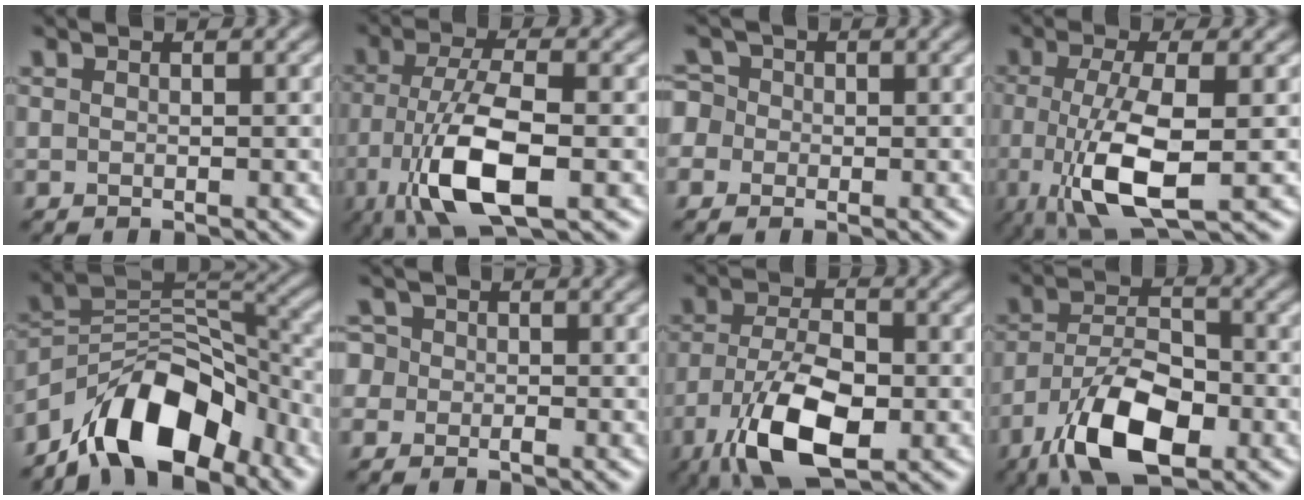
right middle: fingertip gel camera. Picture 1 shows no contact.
{"total": 8.2, "force": [-3.0, 2.9, 7.0], "torque": [-0.149, -0.001, -0.061]}
{"total": 4.0, "force": [-0.2, 3.6, 1.6], "torque": [-0.030, 0.026, -0.033]}
{"total": 7.1, "force": [-1.8, 2.1, 6.5], "torque": [-0.136, -0.008, -0.033]}
{"total": 10.7, "force": [-7.4, 4.8, 5.9], "torque": [-0.086, 0.011, -0.146]}
{"total": 2.4, "force": [-0.5, 2.1, 1.0], "torque": [-0.008, 0.007, -0.024]}
{"total": 9.0, "force": [-4.2, 4.1, 6.8], "torque": [-0.145, -0.010, -0.079]}
{"total": 9.2, "force": [-5.2, 4.1, 6.4], "torque": [-0.120, 0.000, -0.098]}